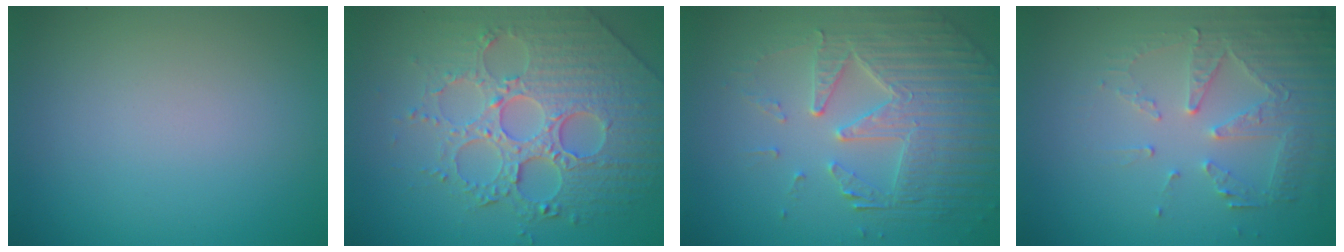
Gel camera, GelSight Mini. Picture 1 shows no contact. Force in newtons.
{"total": 7.8, "press": 6.1, "slide": 4.8}
{"total": 6.4, "press": 5.0, "slide": 4.0}
{"total": 5.3, "press": 3.7, "slide": 3.8}